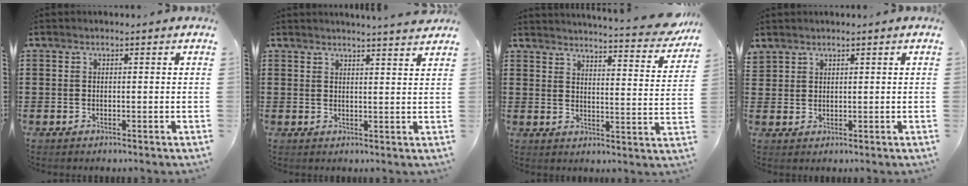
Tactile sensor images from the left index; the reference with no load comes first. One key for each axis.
{"total": 2.7, "fx": 2.6, "fy": -0.6, "fz": 0.3, "tx": -0.012, "ty": -0.012, "tz": 0.048}
{"total": 4.8, "fx": 4.5, "fy": -0.6, "fz": 1.6, "tx": -0.033, "ty": -0.038, "tz": 0.073}
{"total": 1.8, "fx": 1.6, "fy": 1.0, "fz": 0.0, "tx": -0.005, "ty": 0.003, "tz": 0.033}